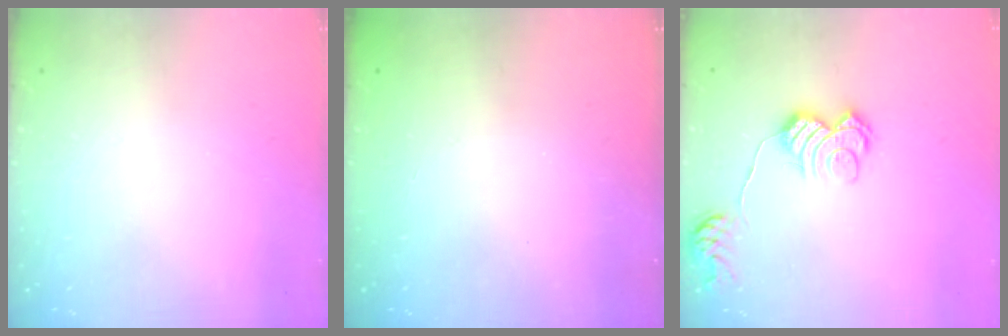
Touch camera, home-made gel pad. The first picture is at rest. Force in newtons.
{"total": 2.3, "press": 2.2, "slide": 0.8}
{"total": 11.4, "press": 11.4, "slide": 0.5}